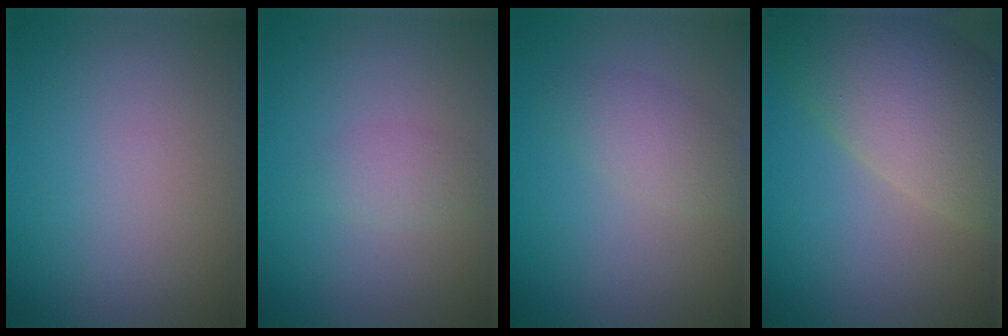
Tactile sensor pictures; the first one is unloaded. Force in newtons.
{"total": 1.5, "press": 1.5, "slide": 0.0}
{"total": 2.3, "press": 2.3, "slide": 0.1}
{"total": 9.6, "press": 9.5, "slide": 0.7}